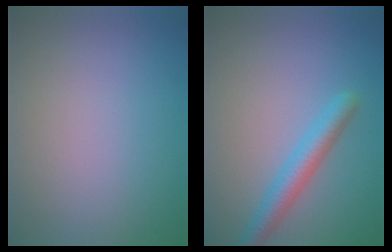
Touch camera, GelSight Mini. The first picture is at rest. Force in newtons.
{"total": 3.0, "press": 3.0, "slide": 0.1}